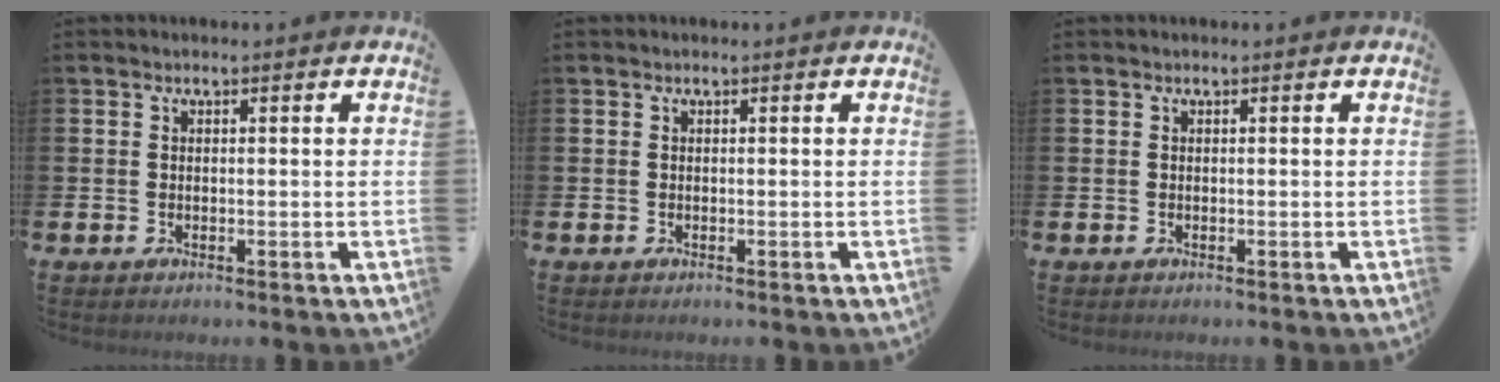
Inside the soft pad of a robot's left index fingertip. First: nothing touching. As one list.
[{"total": 0.0}, {"total": 0.0}]